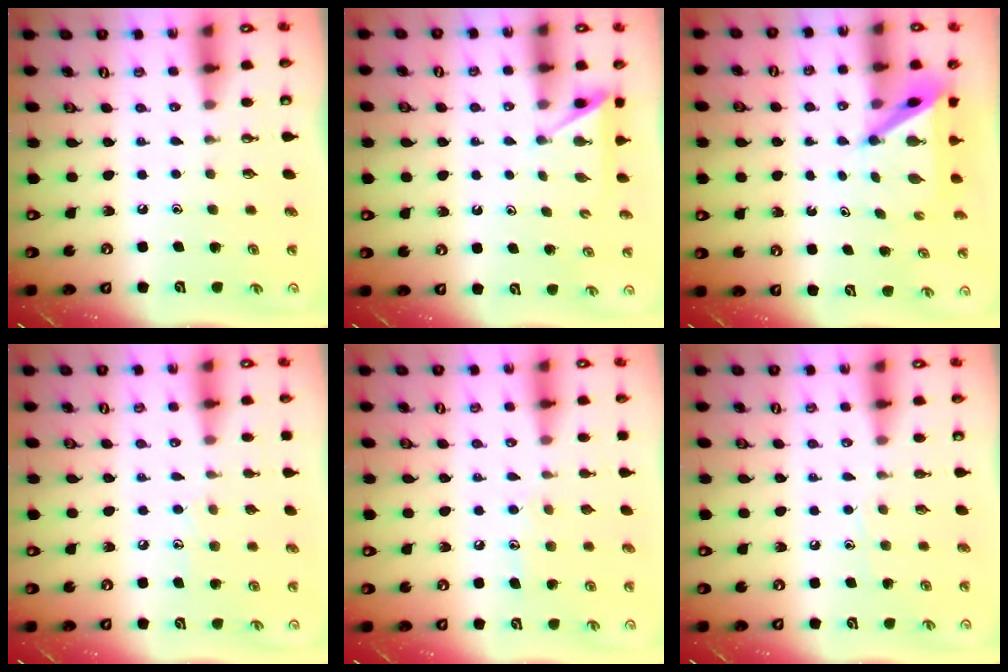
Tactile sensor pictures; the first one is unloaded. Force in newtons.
{"total": 3.1, "press": 3.1, "slide": 0.5}
{"total": 6.0, "press": 5.9, "slide": 0.6}
{"total": 5.2, "press": 5.2, "slide": 0.4}
{"total": 7.3, "press": 7.3, "slide": 0.4}
{"total": 4.6, "press": 4.5, "slide": 0.5}